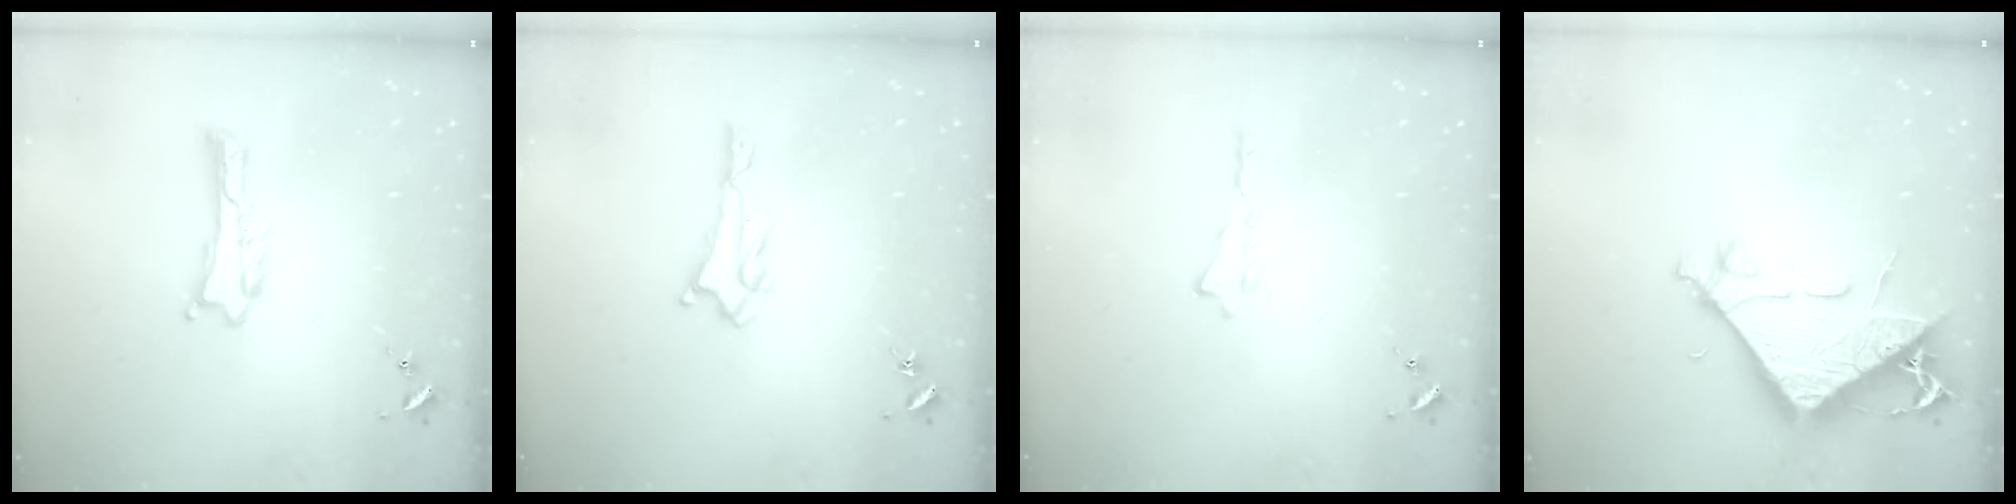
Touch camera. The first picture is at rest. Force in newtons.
{"total": 1.7, "press": 1.7, "slide": 0.2}
{"total": 0.0}
{"total": 8.2, "press": 8.1, "slide": 1.2}